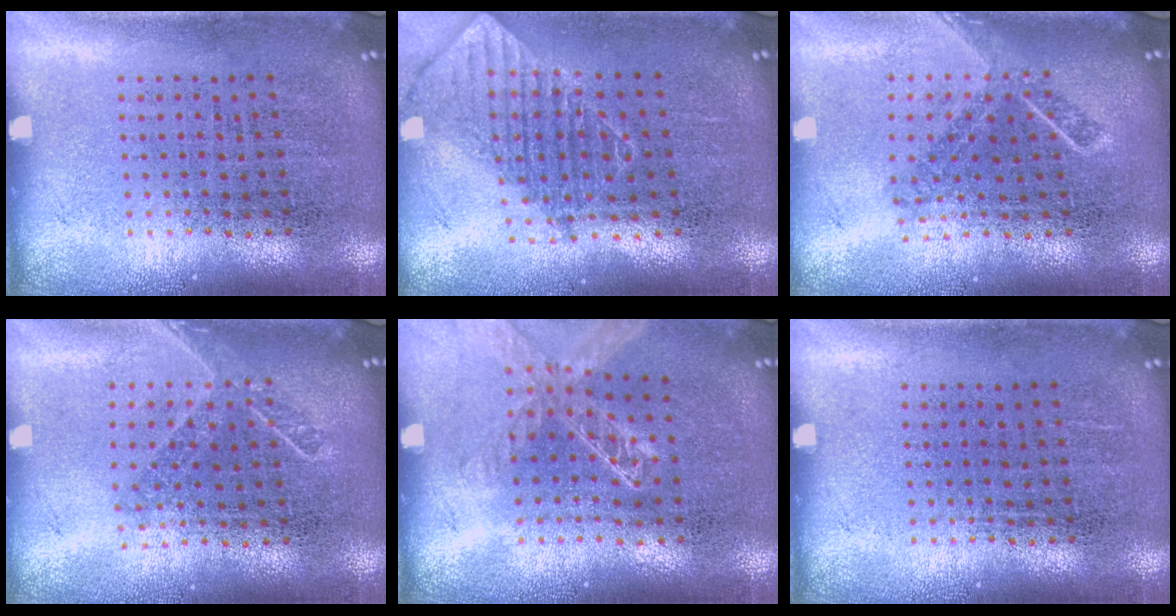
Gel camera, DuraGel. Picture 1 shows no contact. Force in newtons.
{"total": 1.2, "press": 1.1, "slide": 0.6}
{"total": 1.8, "press": 1.3, "slide": 1.2}
{"total": 1.5, "press": 1.2, "slide": 0.9}
{"total": 1.3, "press": 1.3, "slide": 0.2}
{"total": 0.0}